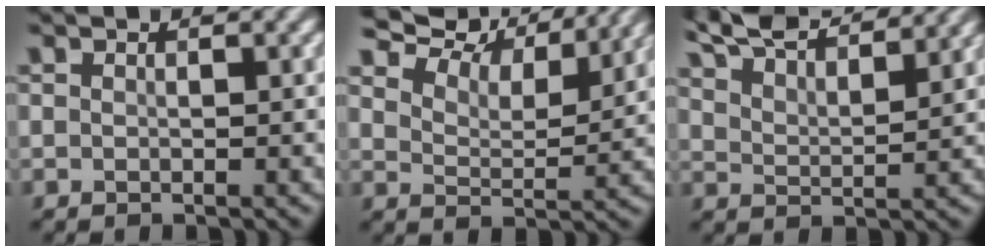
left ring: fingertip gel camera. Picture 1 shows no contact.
{"total": 9.2, "force": [8.0, 2.6, 3.7], "torque": [-0.075, -0.005, 0.118]}
{"total": 10.0, "force": [8.5, 2.5, 4.7], "torque": [-0.077, 0.022, 0.102]}